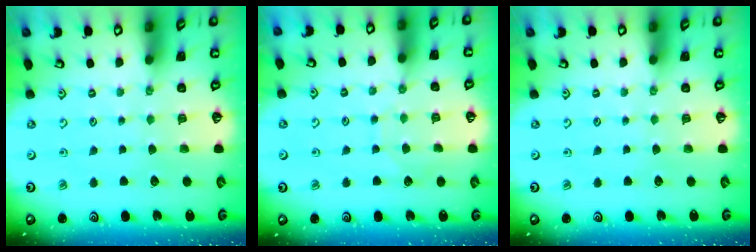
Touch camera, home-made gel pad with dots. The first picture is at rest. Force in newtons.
{"total": 6.2, "press": 6.2, "slide": 0.5}
{"total": 0.0}